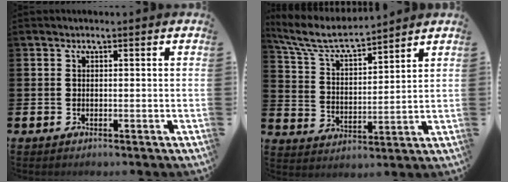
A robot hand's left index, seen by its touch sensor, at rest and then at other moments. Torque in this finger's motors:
{"motor_torque": [0.84, -1.30, 0.27, 0.15]}